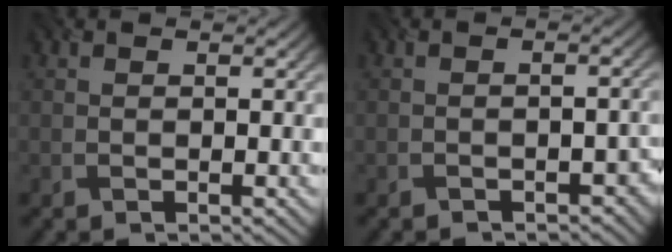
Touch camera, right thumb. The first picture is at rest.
{"total": 2.7, "force": [-2.1, 1.1, 1.4], "torque": [-0.015, 0.002, -0.026]}